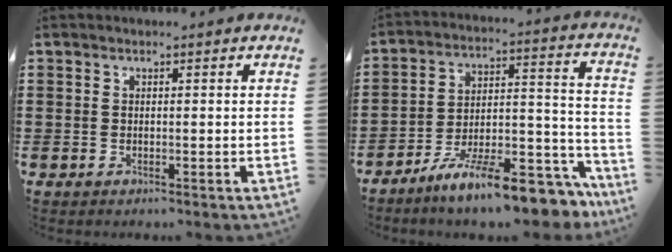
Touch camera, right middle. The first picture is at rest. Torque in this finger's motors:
{"motor_torque": [2.14, 0.00, 0.39, 0.21]}